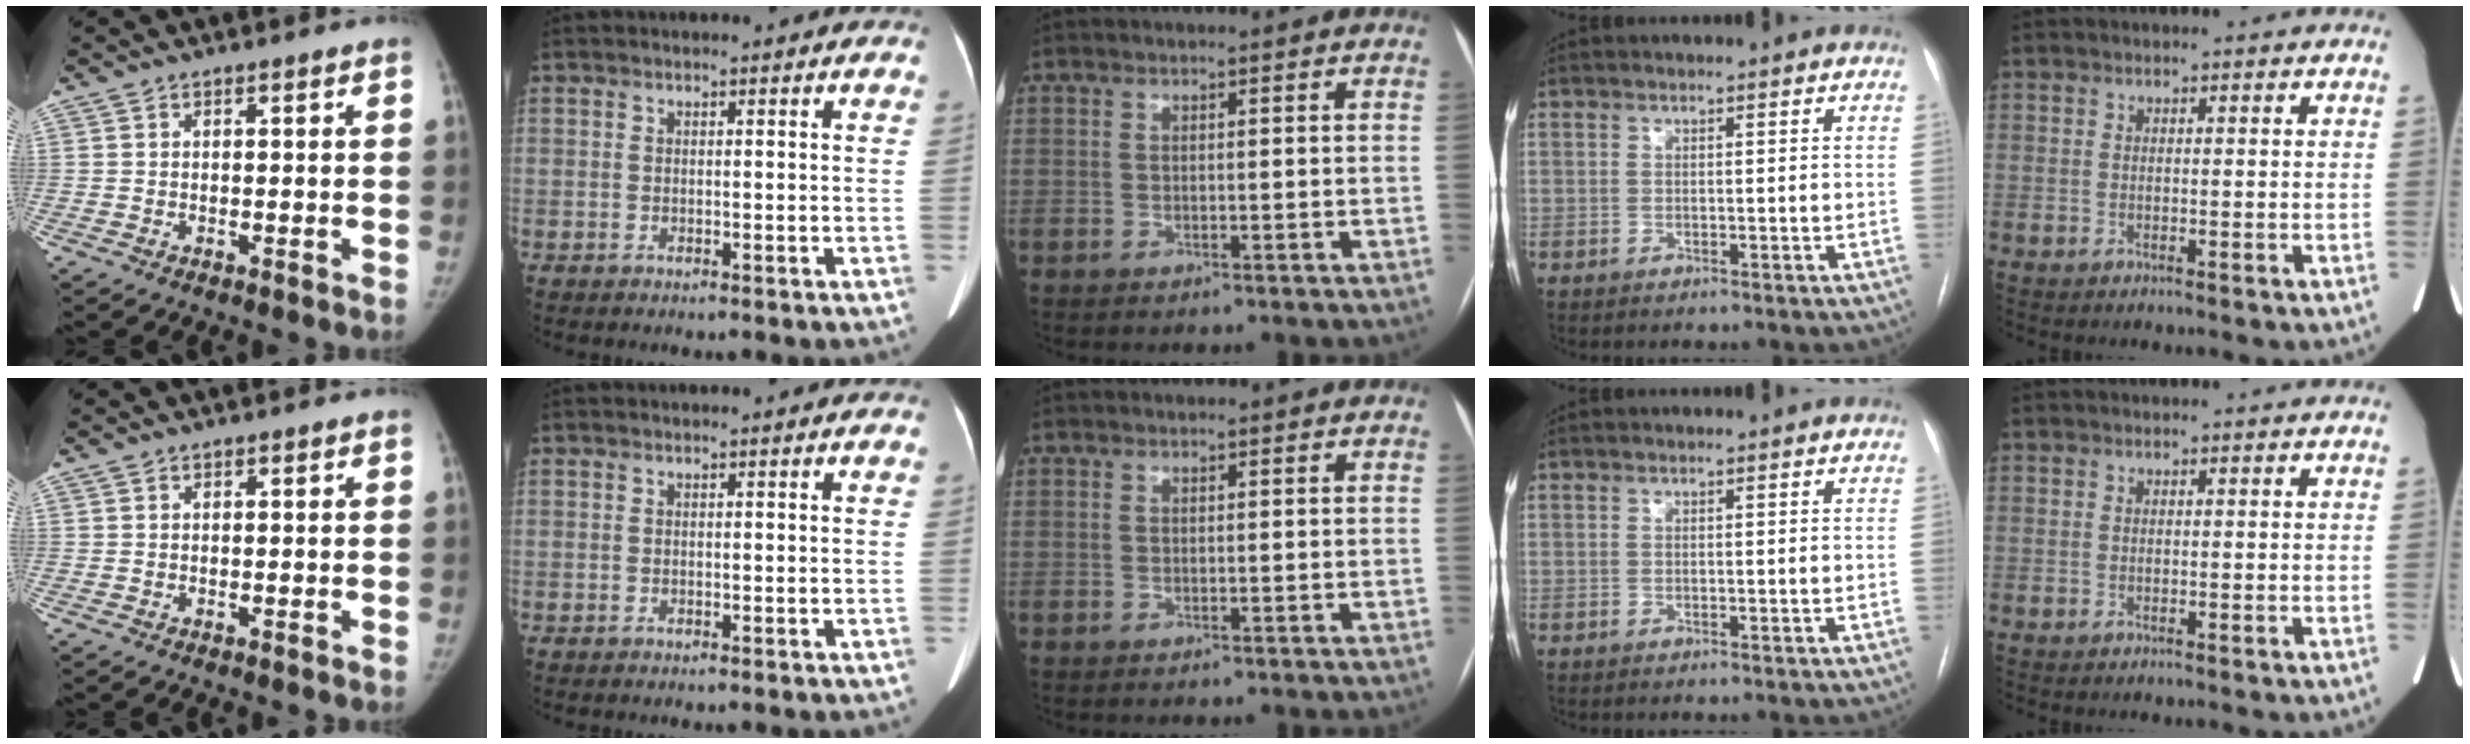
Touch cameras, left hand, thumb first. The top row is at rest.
{}